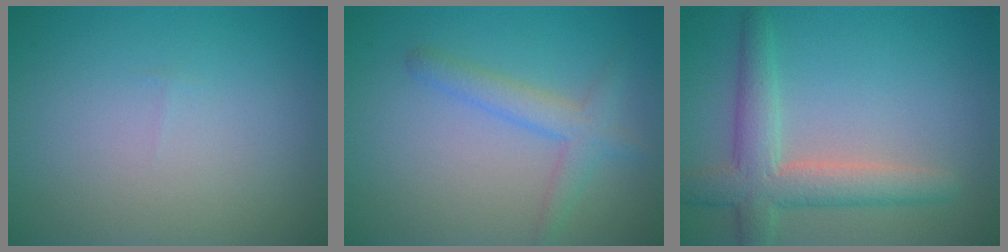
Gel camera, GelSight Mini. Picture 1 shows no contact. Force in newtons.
{"total": 2.8, "press": 2.8, "slide": 0.2}
{"total": 4.9, "press": 4.9, "slide": 0.3}